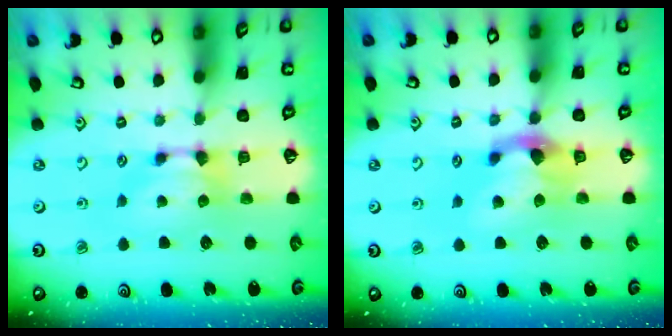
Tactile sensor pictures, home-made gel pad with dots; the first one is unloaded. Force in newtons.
{"total": 3.7, "press": 3.1, "slide": 2.0}